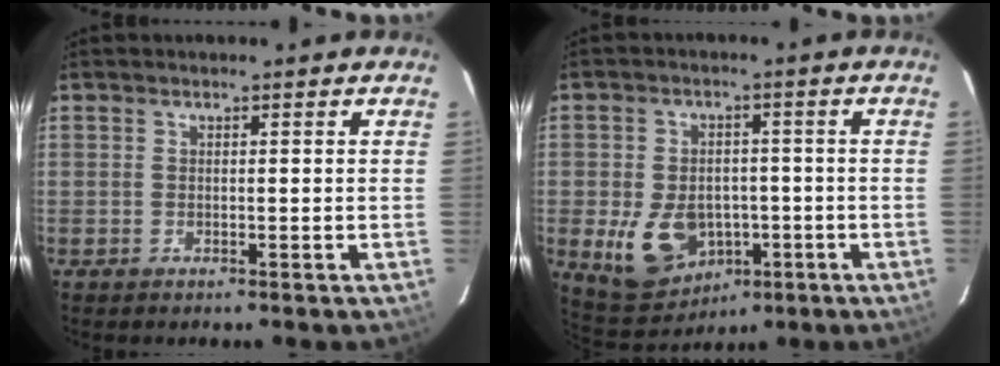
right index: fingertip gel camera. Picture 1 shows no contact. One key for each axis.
{"total": 11.6, "fx": -3.5, "fy": 8.6, "fz": 6.9, "tx": -0.158, "ty": -0.012, "tz": -0.037}